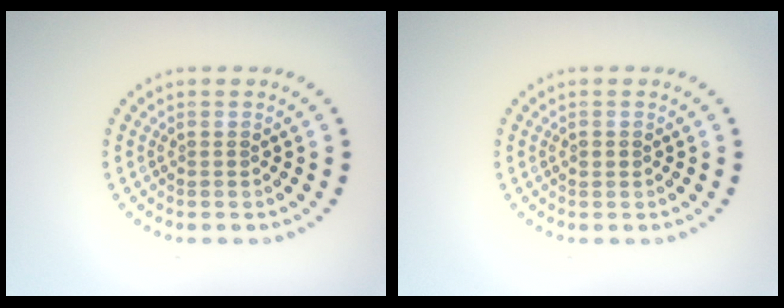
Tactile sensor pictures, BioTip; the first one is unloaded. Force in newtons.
{"total": 0.9, "press": 0.9, "slide": 0.2}